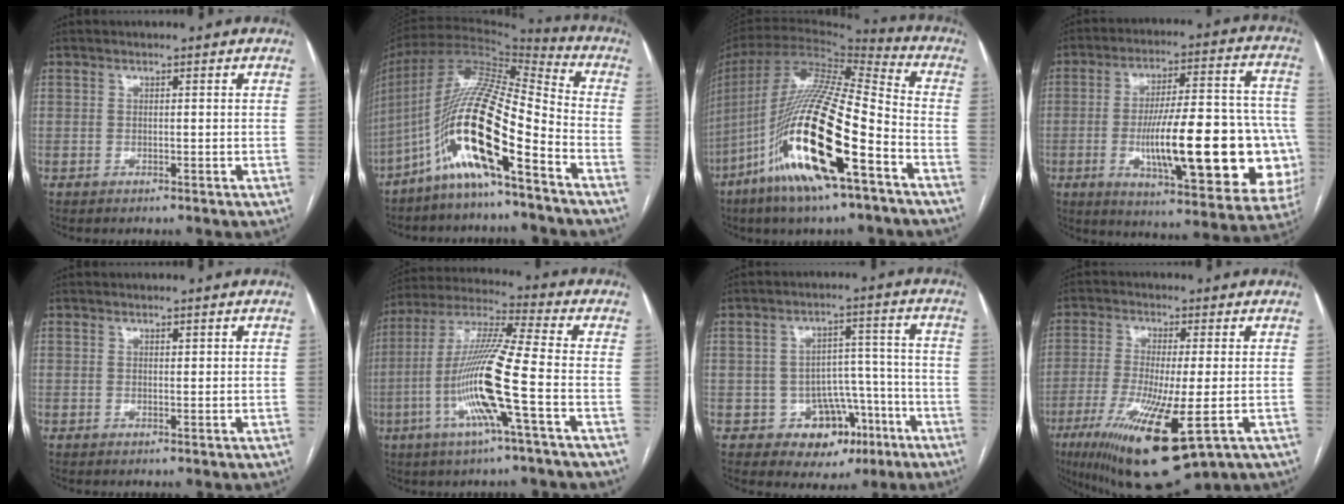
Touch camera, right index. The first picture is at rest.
{"total": 18.0, "force": [-9.0, 2.5, 15.4], "torque": [-0.308, 0.010, -0.165]}
{"total": 25.4, "force": [-10.8, 4.4, 22.5], "torque": [-0.464, -0.037, -0.193]}
{"total": 26.9, "force": [-5.2, 6.3, 25.6], "torque": [-0.311, 0.014, -0.056]}
{"total": 0.6, "force": [0.4, 0.3, 0.4], "torque": [-0.005, -0.002, 0.005]}
{"total": 14.6, "force": [-4.2, -0.6, 14.0], "torque": [-0.287, -0.004, -0.087]}
{"total": 8.5, "force": [-3.8, 7.0, 2.8], "torque": [-0.011, 0.038, -0.041]}
{"total": 15.7, "force": [-6.1, 2.3, 14.2], "torque": [-0.268, -0.049, -0.097]}